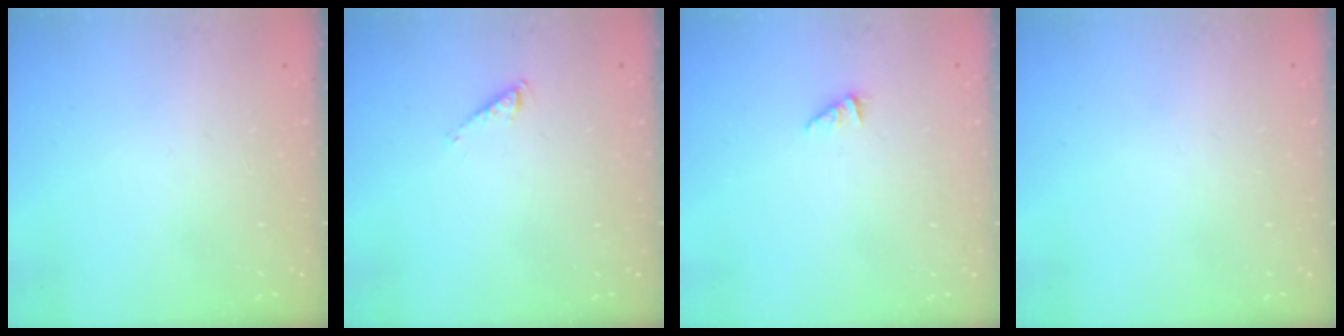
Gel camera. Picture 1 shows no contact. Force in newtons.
{"total": 2.9, "press": 2.9, "slide": 0.5}
{"total": 1.2, "press": 1.1, "slide": 0.2}
{"total": 0.0}